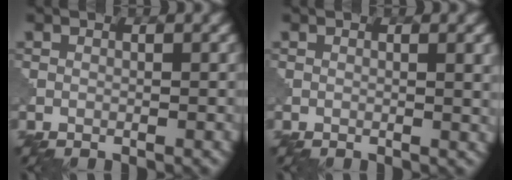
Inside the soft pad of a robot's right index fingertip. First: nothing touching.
{"total": 1.9, "force": [0.5, 0.5, 1.8], "torque": [-0.016, 0.003, 0.005]}